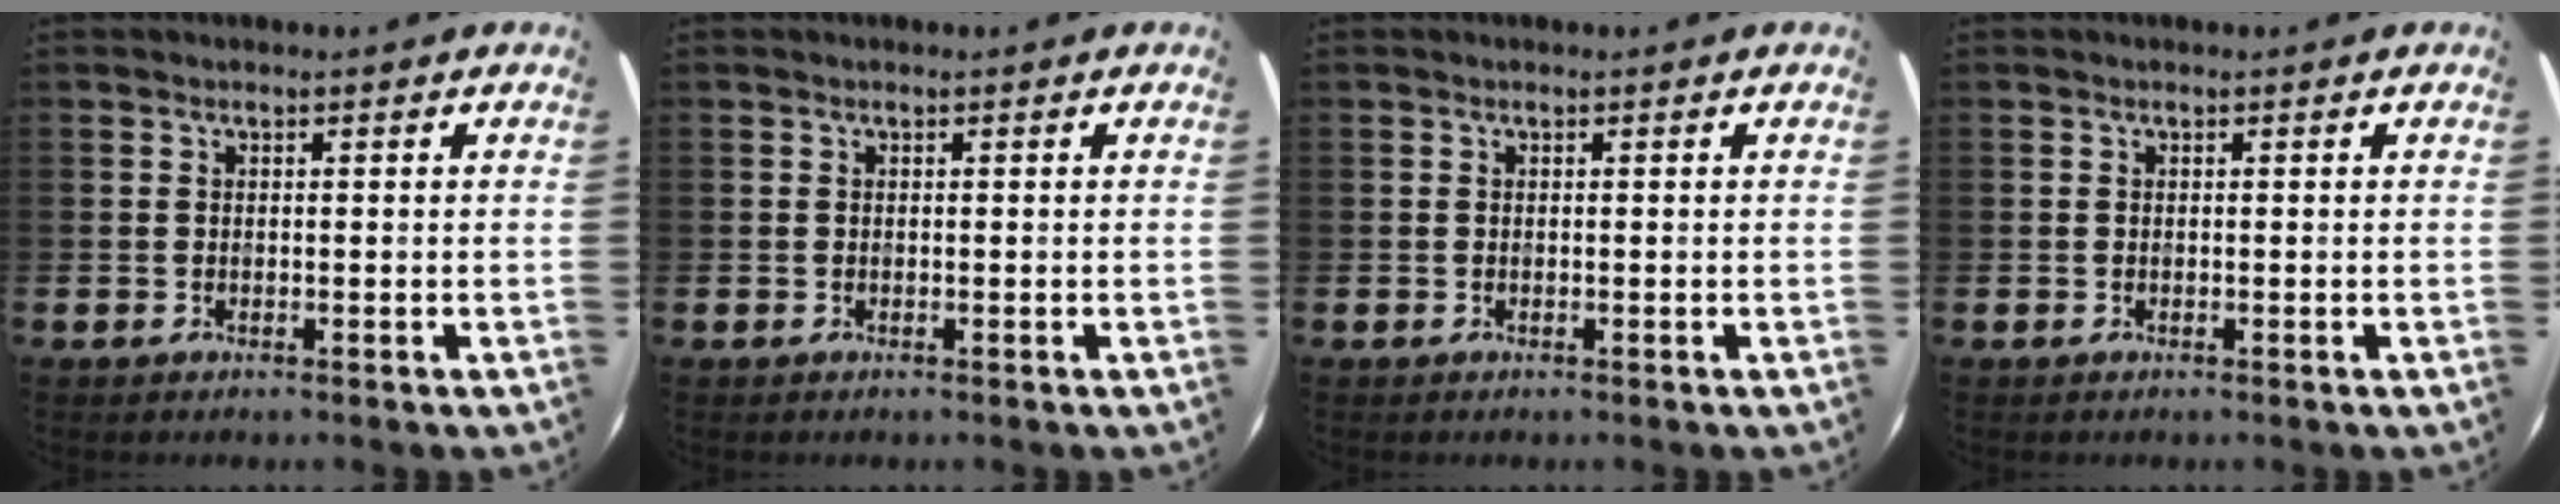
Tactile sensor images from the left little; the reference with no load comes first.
{"total": 0.0}
{"total": 0.0}
{"total": 0.0}